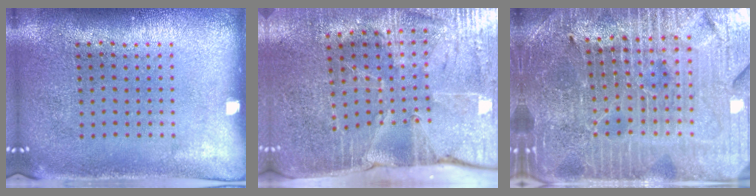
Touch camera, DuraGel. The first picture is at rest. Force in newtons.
{"total": 4.3, "press": 3.7, "slide": 2.2}
{"total": 5.2, "press": 4.8, "slide": 1.8}